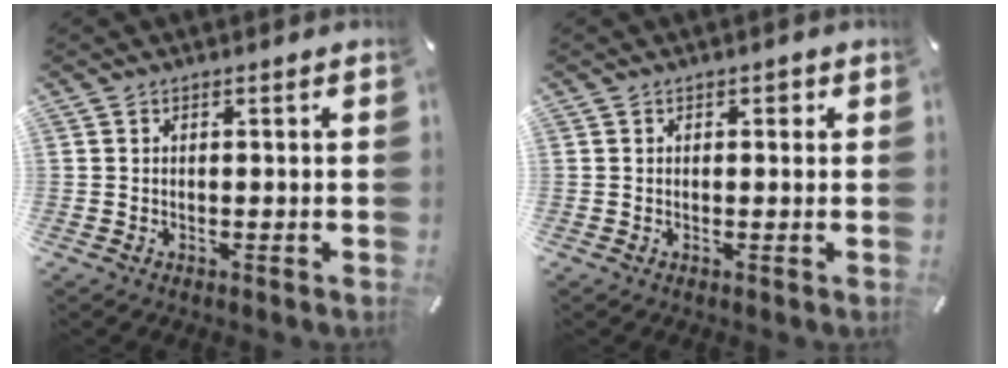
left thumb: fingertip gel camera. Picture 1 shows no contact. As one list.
[{"total": 1.2, "force": [0.3, 0.9, 0.8], "torque": [-0.008, 0.004, 0.002]}]